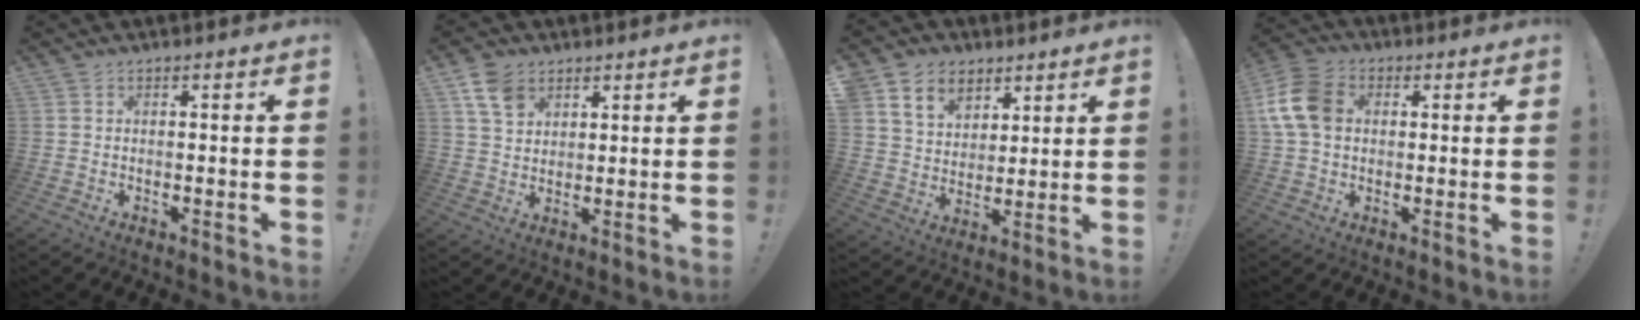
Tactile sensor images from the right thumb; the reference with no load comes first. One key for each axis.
{"total": 8.1, "fx": 4.7, "fy": 5.4, "fz": 3.7, "tx": -0.058, "ty": -0.017, "tz": 0.093}
{"total": 10.4, "fx": 6.5, "fy": 7.6, "fz": 2.8, "tx": -0.056, "ty": -0.042, "tz": 0.131}
{"total": 12.3, "fx": 2.1, "fy": 9.1, "fz": 8.0, "tx": -0.161, "ty": 0.010, "tz": 0.044}